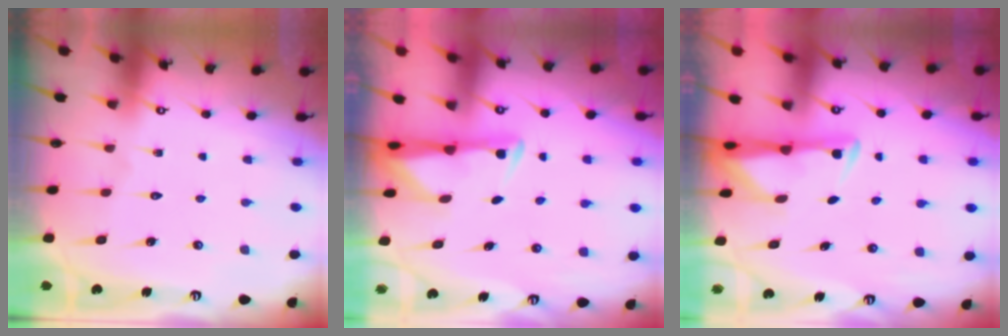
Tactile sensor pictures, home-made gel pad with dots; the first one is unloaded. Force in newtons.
{"total": 3.0, "press": 2.9, "slide": 0.5}
{"total": 3.0, "press": 2.9, "slide": 0.5}